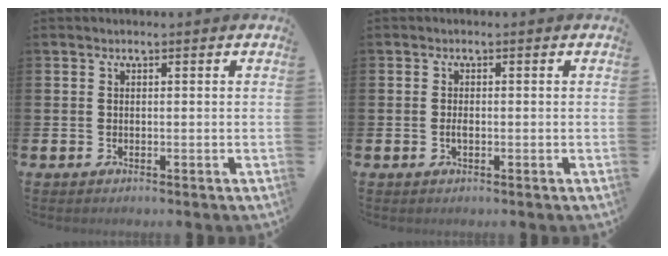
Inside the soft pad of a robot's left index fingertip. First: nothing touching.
{"total": 1.1, "force": [-0.2, 0.5, 1.0], "torque": [-0.014, -0.002, -0.006]}